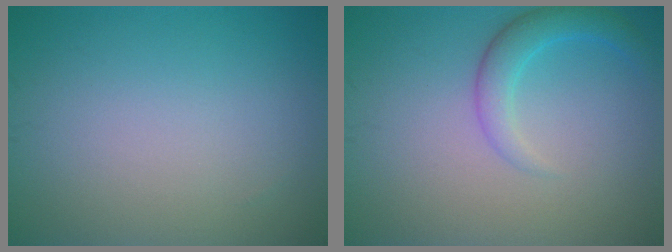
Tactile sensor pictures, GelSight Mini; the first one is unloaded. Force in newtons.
{"total": 2.8, "press": 2.8, "slide": 0.1}